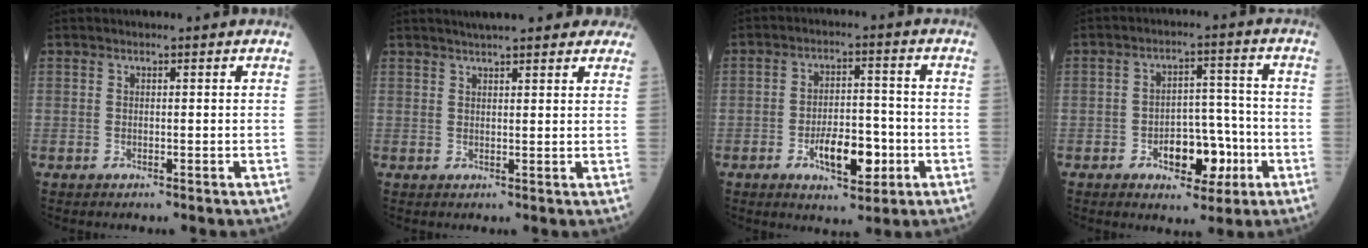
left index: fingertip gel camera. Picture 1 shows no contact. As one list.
[{"total": 12.8, "force": [11.0, 2.5, 5.9], "torque": [-0.064, 0.029, 0.130]}, {"total": 8.3, "force": [-3.1, 3.6, 6.8], "torque": [-0.116, 0.005, -0.047]}, {"total": 8.4, "force": [-3.5, 4.5, 6.1], "torque": [-0.091, 0.022, -0.048]}]